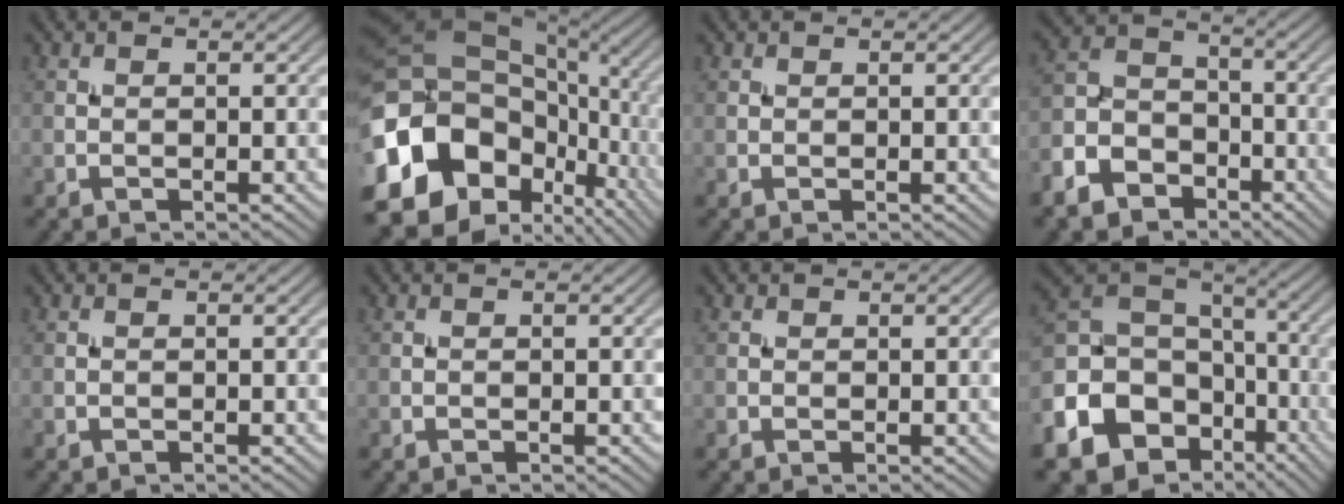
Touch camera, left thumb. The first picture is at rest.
{"total": 19.4, "force": [-3.9, 14.4, 12.4], "torque": [-0.283, -0.016, -0.037]}
{"total": 0.6, "force": [0.4, 0.4, 0.1], "torque": [0.001, -0.002, 0.009]}
{"total": 9.7, "force": [-6.0, 6.4, 4.0], "torque": [-0.110, -0.020, -0.127]}
{"total": 0.0}
{"total": 0.0}
{"total": 0.6, "force": [0.3, 0.5, 0.1], "torque": [0.001, -0.002, 0.008]}
{"total": 18.5, "force": [-8.3, 14.3, 8.3], "torque": [-0.232, -0.048, -0.137]}